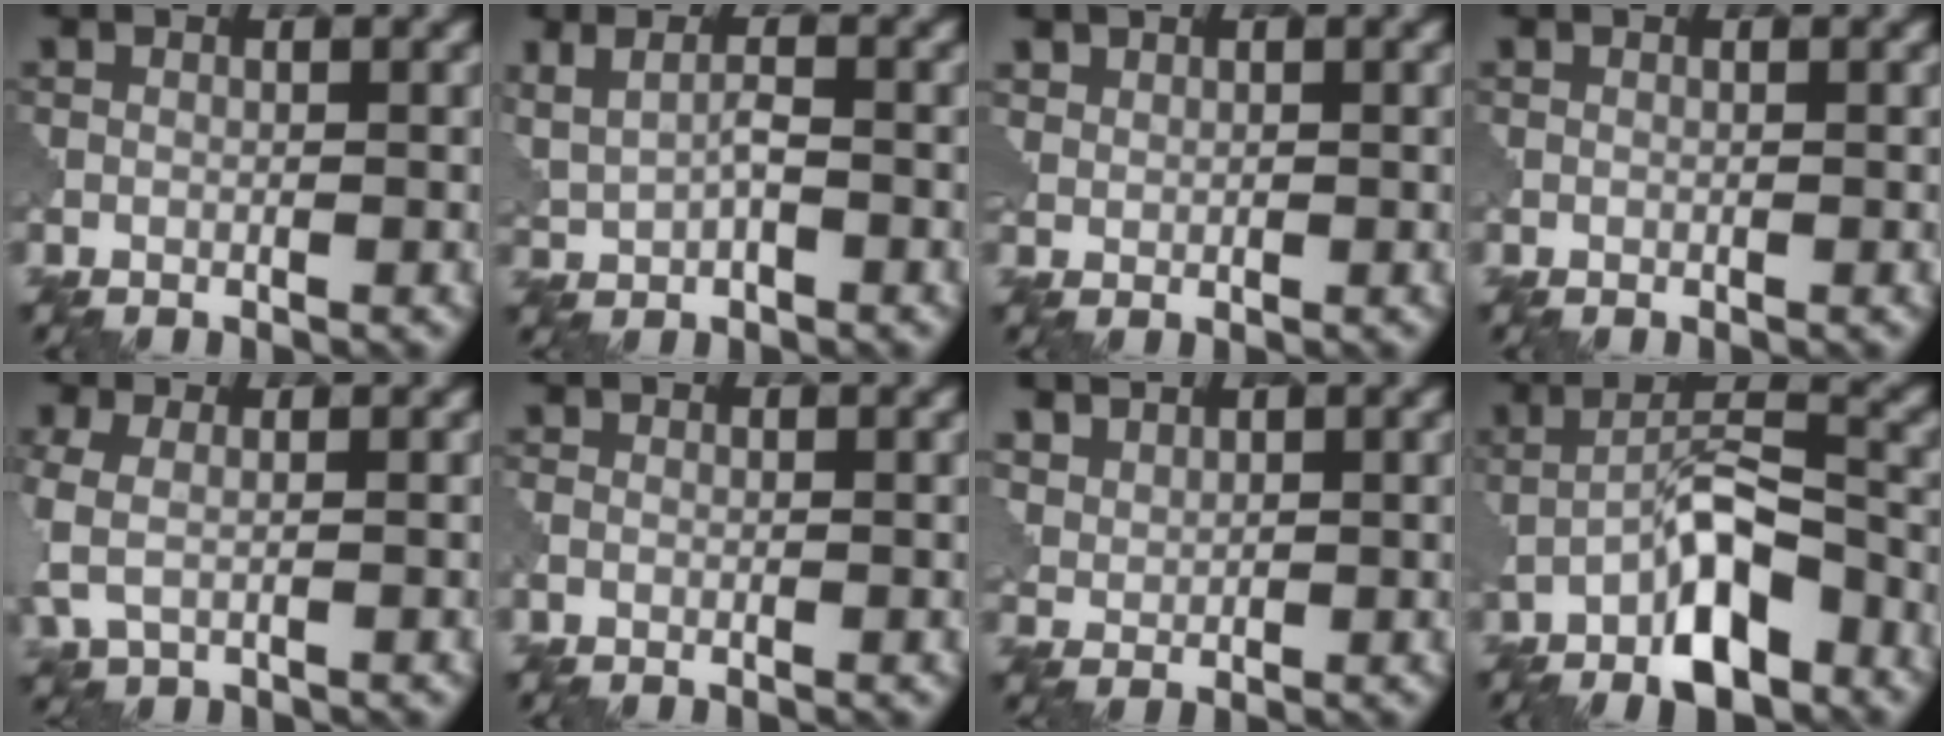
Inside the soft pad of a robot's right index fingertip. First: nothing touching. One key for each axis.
{"total": 2.3, "fx": 0.4, "fy": 1.1, "fz": 1.9, "tx": -0.047, "ty": -0.001, "tz": 0.011}
{"total": 1.3, "fx": 0.9, "fy": 0.9, "fz": 0.2, "tx": -0.003, "ty": -0.001, "tz": 0.019}
{"total": 0.0}
{"total": 3.6, "fx": -0.3, "fy": 2.2, "fz": 2.8, "tx": -0.080, "ty": -0.002, "tz": -0.009}
{"total": 0.8, "fx": -0.4, "fy": 0.6, "fz": 0.4, "tx": -0.009, "ty": -0.002, "tz": -0.010}
{"total": 4.1, "fx": 3.1, "fy": 2.3, "fz": 1.3, "tx": -0.048, "ty": -0.004, "tz": 0.077}
{"total": 7.1, "fx": -3.6, "fy": 2.4, "fz": 5.6, "tx": -0.094, "ty": 0.011, "tz": -0.067}